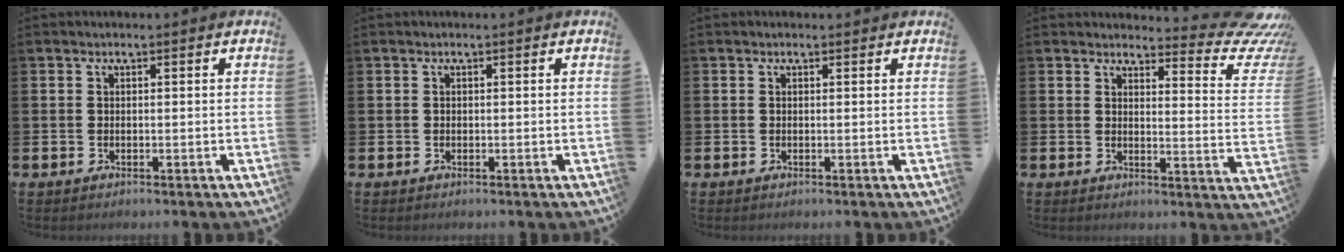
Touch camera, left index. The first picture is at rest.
{"total": 0.0}
{"total": 0.0}
{"total": 5.0, "force": [4.4, 1.5, 1.8], "torque": [-0.007, -0.051, 0.064]}